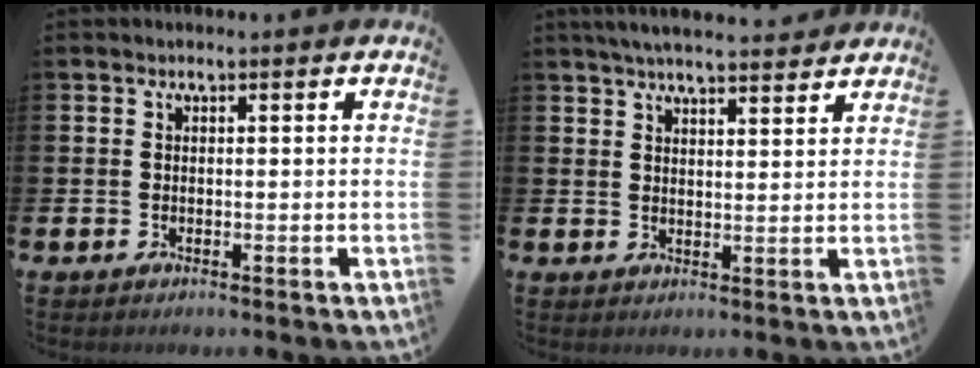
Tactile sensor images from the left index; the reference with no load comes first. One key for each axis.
{"total": 4.5, "fx": 4.3, "fy": 0.5, "fz": 1.2, "tx": -0.027, "ty": -0.016, "tz": 0.078}